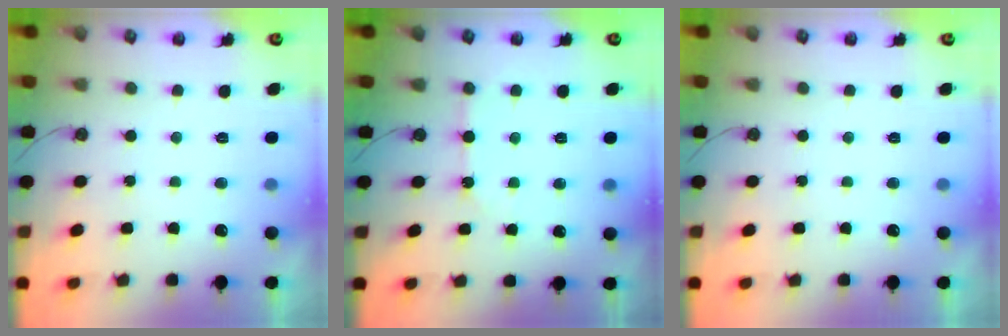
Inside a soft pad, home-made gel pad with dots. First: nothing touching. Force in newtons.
{"total": 4.9, "press": 4.9, "slide": 0.6}
{"total": 0.0}